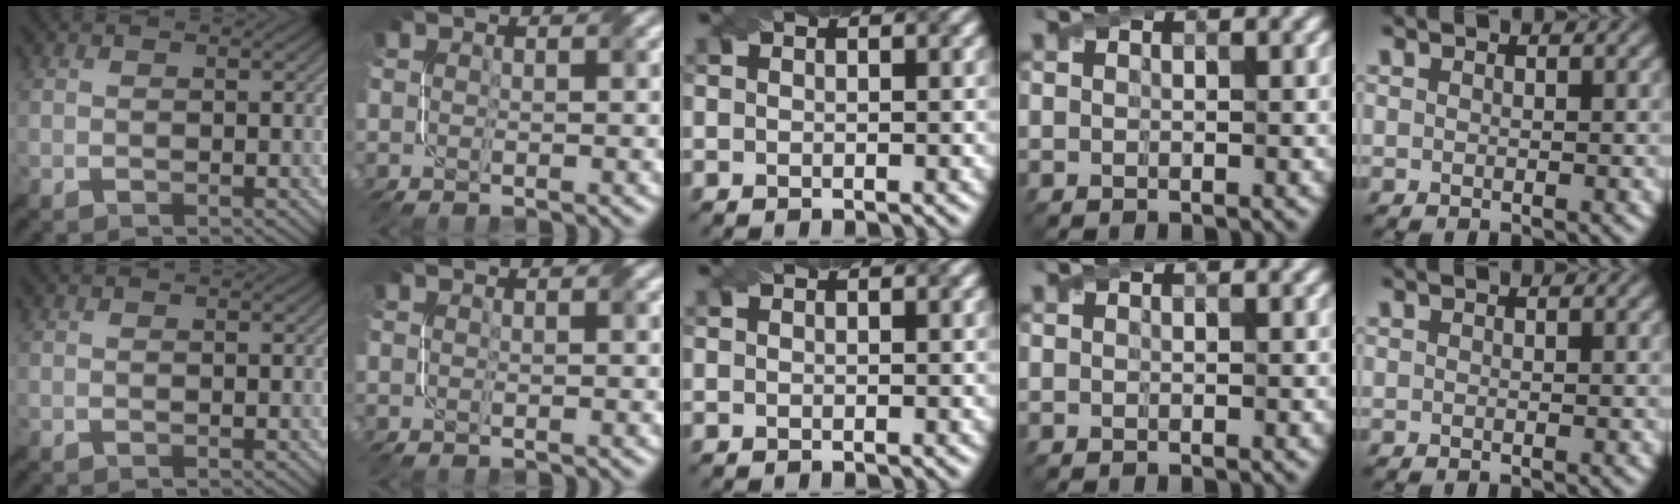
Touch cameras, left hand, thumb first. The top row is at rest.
{}